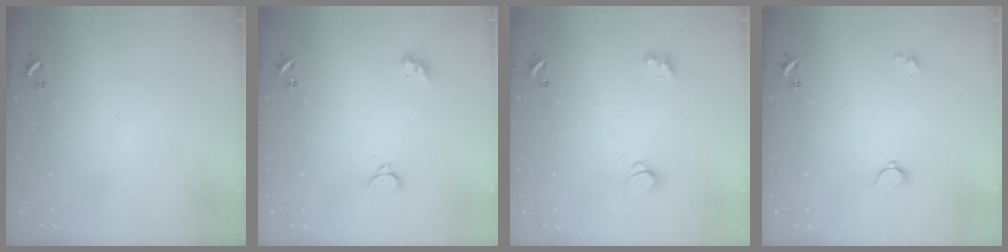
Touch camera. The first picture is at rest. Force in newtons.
{"total": 2.9, "press": 2.9, "slide": 0.6}
{"total": 1.6, "press": 1.6, "slide": 0.2}
{"total": 1.7, "press": 1.6, "slide": 0.5}